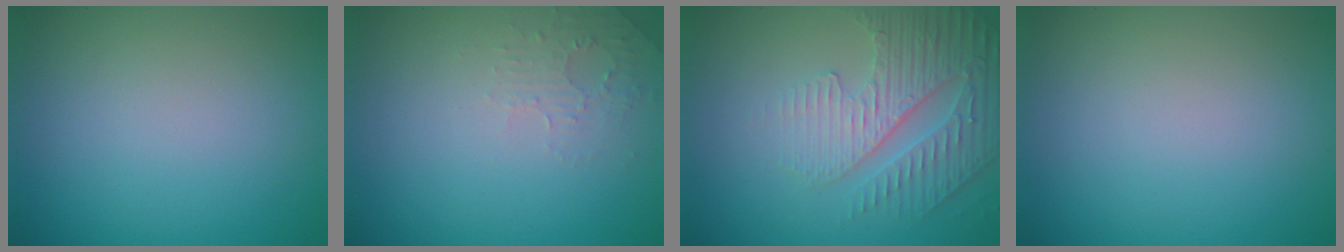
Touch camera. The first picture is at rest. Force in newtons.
{"total": 1.6, "press": 1.6, "slide": 0.4}
{"total": 4.8, "press": 3.6, "slide": 3.1}
{"total": 0.0}